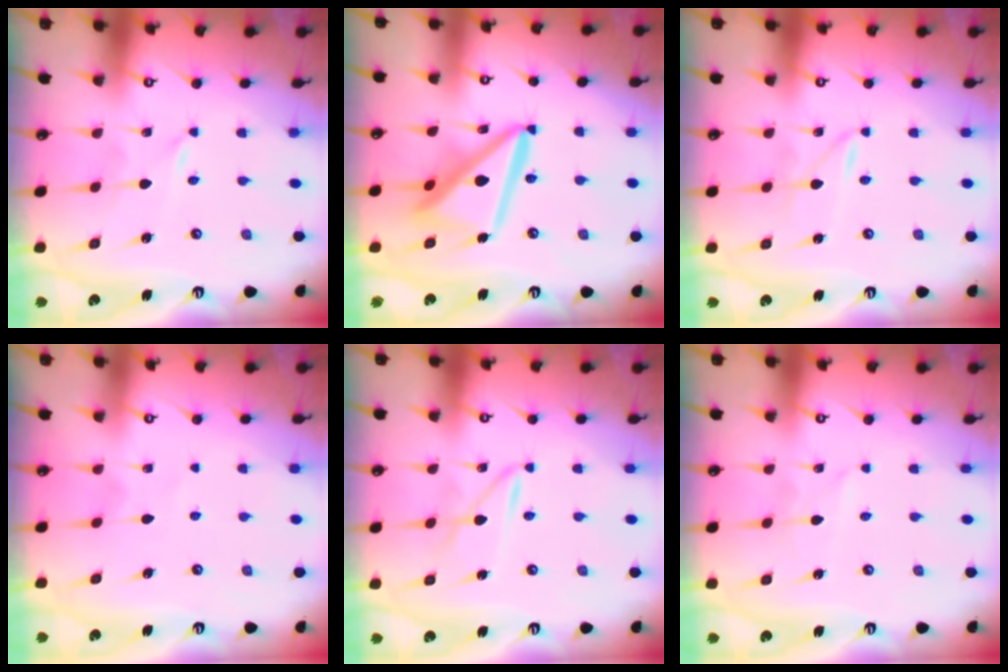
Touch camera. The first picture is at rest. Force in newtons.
{"total": 15.1, "press": 15.0, "slide": 1.7}
{"total": 1.2, "press": 1.1, "slide": 0.2}
{"total": 2.8, "press": 2.7, "slide": 0.3}
{"total": 2.5, "press": 2.5, "slide": 0.3}
{"total": 1.4, "press": 1.4, "slide": 0.1}